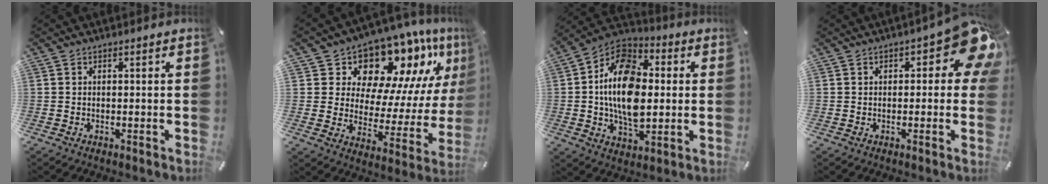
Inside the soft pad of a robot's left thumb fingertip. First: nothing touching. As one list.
[{"total": 13.5, "force": [11.3, 6.5, 3.5], "torque": [-0.047, -0.123, 0.187]}, {"total": 17.0, "force": [0.0, 11.4, 12.7], "torque": [-0.257, 0.003, -0.007]}, {"total": 10.8, "force": [3.9, 4.4, 9.1], "torque": [-0.107, -0.024, 0.063]}]